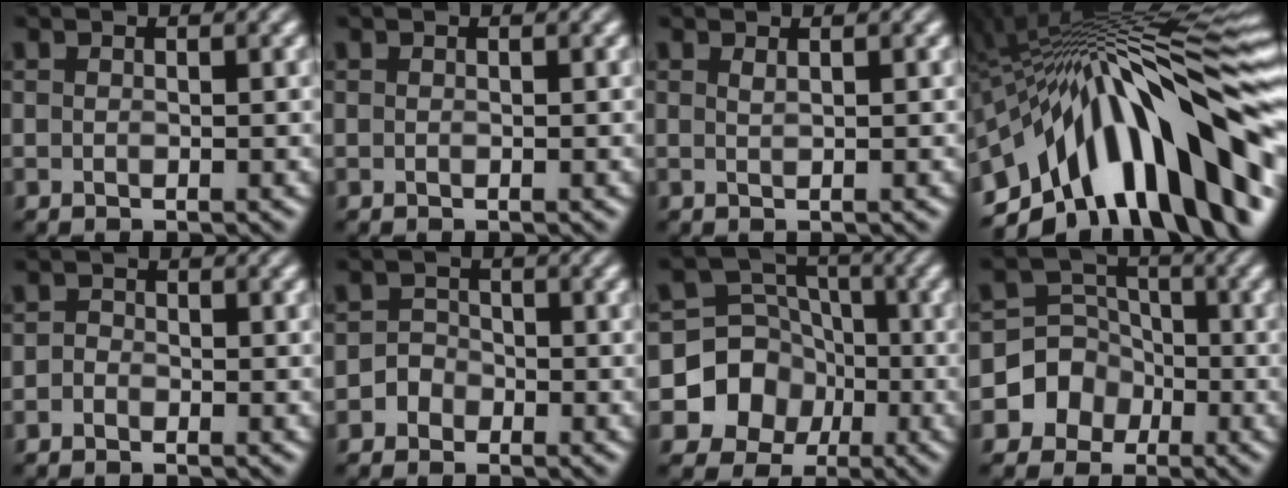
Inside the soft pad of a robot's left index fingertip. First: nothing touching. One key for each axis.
{"total": 0.0}
{"total": 0.5, "fx": 0.4, "fy": 0.2, "fz": 0.3, "tx": 0.000, "ty": -0.001, "tz": 0.007}
{"total": 16.0, "fx": -4.4, "fy": 6.2, "fz": 14.1, "tx": -0.188, "ty": 0.048, "tz": -0.081}
{"total": 0.6, "fx": -0.5, "fy": 0.2, "fz": -0.2, "tx": 0.000, "ty": -0.002, "tz": -0.007}
{"total": 1.3, "fx": -0.9, "fy": 1.0, "fz": -0.2, "tx": 0.006, "ty": 0.006, "tz": -0.012}
{"total": 6.0, "fx": -2.2, "fy": 5.5, "fz": 1.0, "tx": 0.003, "ty": 0.006, "tz": -0.062}
{"total": 4.7, "fx": -2.1, "fy": 4.3, "fz": 0.2, "tx": 0.024, "ty": 0.007, "tz": -0.059}